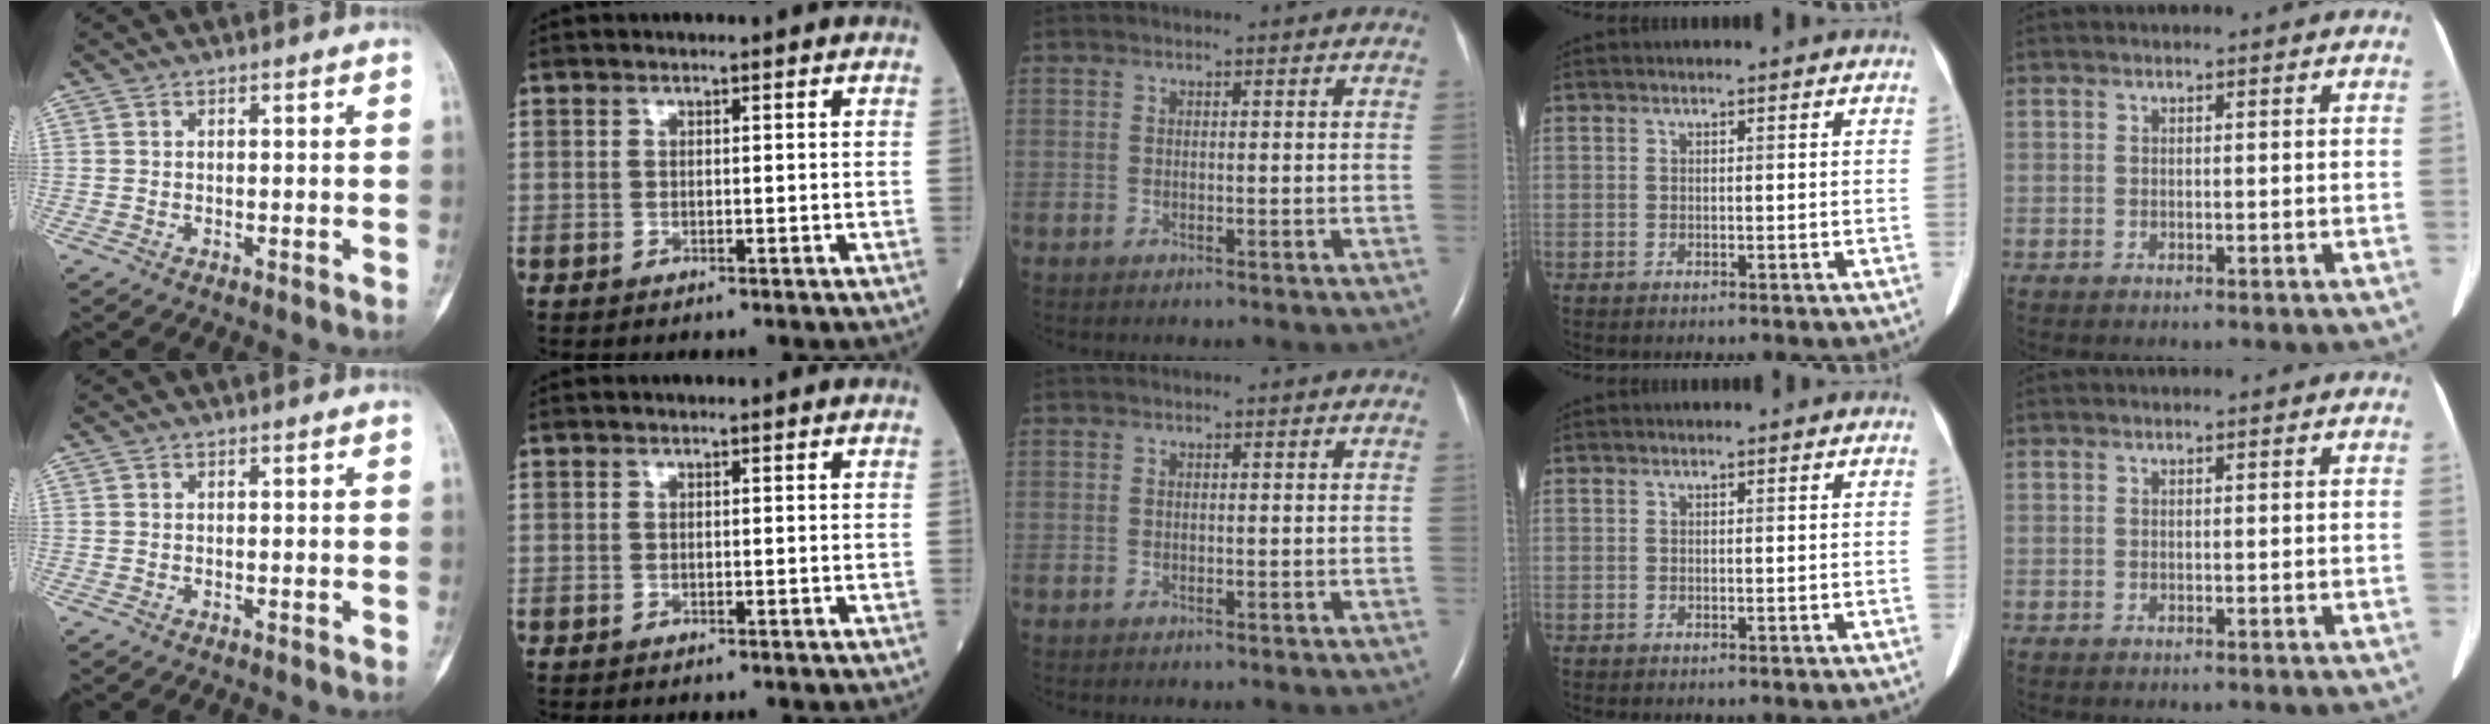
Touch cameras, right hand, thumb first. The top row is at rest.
{}